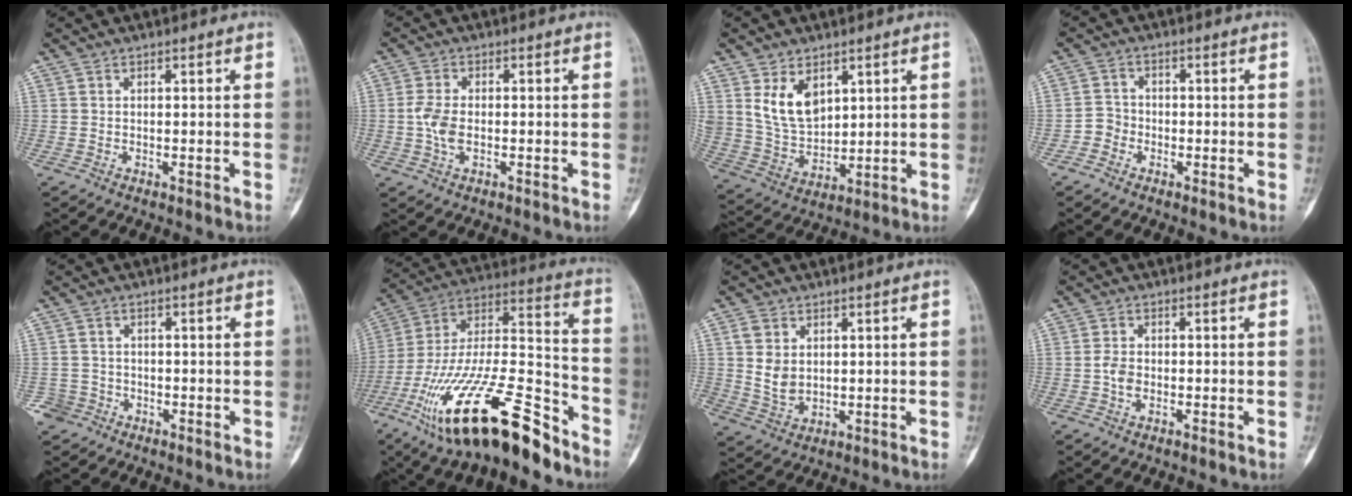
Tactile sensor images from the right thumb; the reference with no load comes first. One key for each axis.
{"total": 4.7, "fx": -0.7, "fy": 2.6, "fz": 3.9, "tx": -0.087, "ty": 0.007, "tz": -0.016}
{"total": 10.0, "fx": 4.5, "fy": 6.5, "fz": 6.2, "tx": -0.096, "ty": -0.025, "tz": 0.106}
{"total": 3.0, "fx": -1.6, "fy": 2.5, "fz": 0.4, "tx": 0.006, "ty": 0.014, "tz": -0.042}
{"total": 3.3, "fx": -1.8, "fy": 2.8, "fz": 0.0, "tx": 0.013, "ty": 0.015, "tz": -0.036}
{"total": 30.7, "fx": -19.3, "fy": 9.3, "fz": 21.9, "tx": -0.404, "ty": 0.052, "tz": -0.334}
{"total": 6.0, "fx": 1.2, "fy": 4.4, "fz": 3.8, "tx": -0.055, "ty": -0.006, "tz": 0.033}
{"total": 2.8, "fx": -0.8, "fy": 1.7, "fz": 2.0, "tx": -0.039, "ty": 0.008, "tz": -0.018}